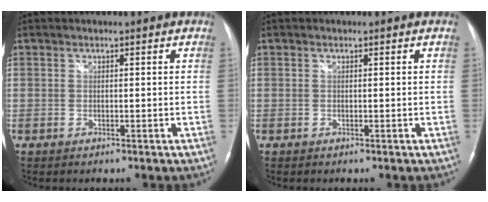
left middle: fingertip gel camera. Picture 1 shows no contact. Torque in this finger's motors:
{"motor_torque": [0.00, 0.00, 0.00, 0.00]}